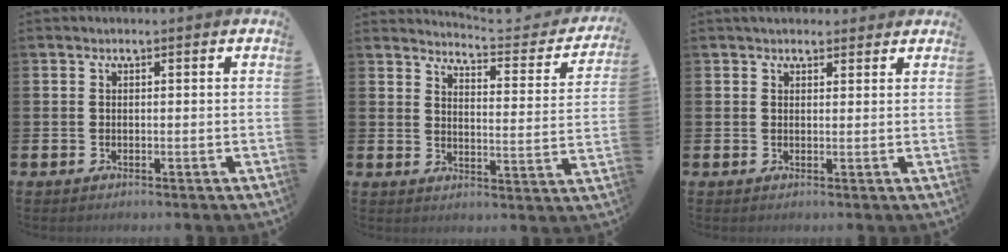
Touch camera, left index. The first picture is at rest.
{"total": 4.2, "force": [4.1, 0.3, 0.8], "torque": [-0.018, -0.041, 0.063]}
{"total": 2.2, "force": [2.1, 0.9, 0.1], "torque": [0.007, -0.005, 0.035]}